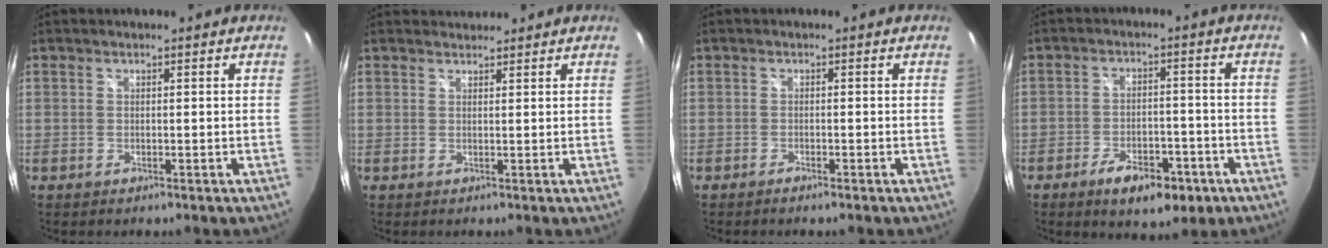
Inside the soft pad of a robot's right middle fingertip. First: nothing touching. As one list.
[{"total": 1.8, "force": [1.8, 0.4, -0.1], "torque": [0.002, 0.007, 0.031]}, {"total": 1.5, "force": [-1.3, 0.2, 0.8], "torque": [-0.022, -0.002, -0.025]}, {"total": 10.1, "force": [-5.9, 4.7, 6.7], "torque": [-0.130, -0.005, -0.081]}]